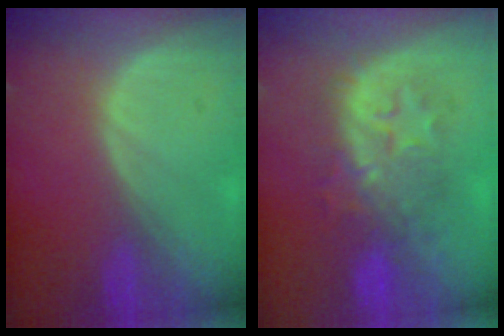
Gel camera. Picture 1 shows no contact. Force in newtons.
{"total": 8.5, "press": 8.4, "slide": 1.4}